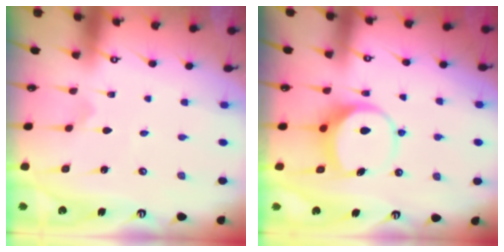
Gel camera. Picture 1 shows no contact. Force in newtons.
{"total": 8.7, "press": 8.6, "slide": 1.4}